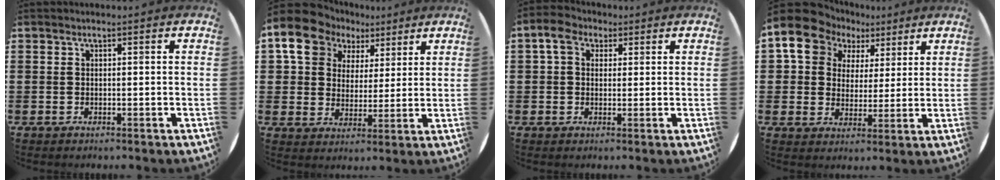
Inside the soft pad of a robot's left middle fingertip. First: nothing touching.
{"total": 10.2, "force": [6.3, 7.4, 3.2], "torque": [-0.091, -0.011, 0.116]}
{"total": 3.6, "force": [2.0, 2.6, 1.6], "torque": [-0.032, 0.011, 0.033]}
{"total": 10.2, "force": [6.4, 7.4, 2.7], "torque": [-0.086, -0.020, 0.116]}